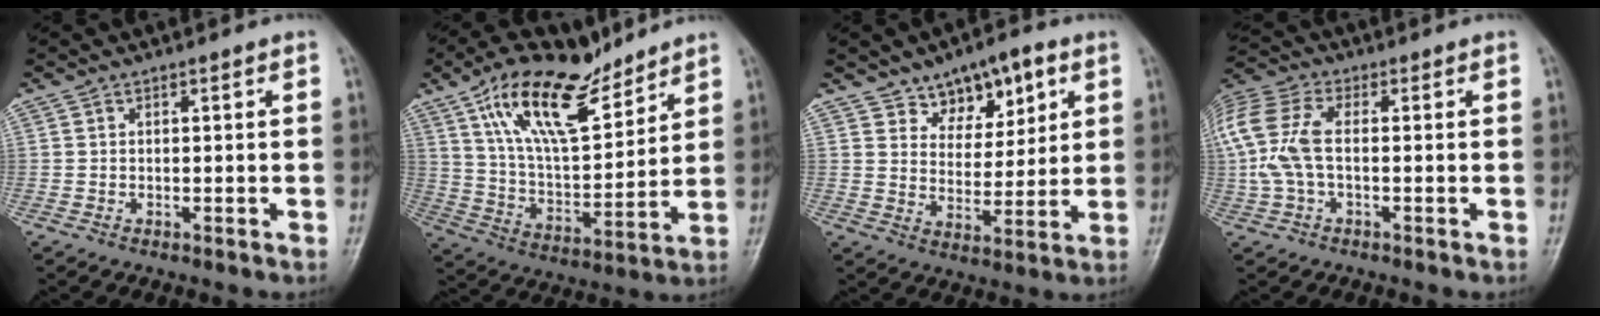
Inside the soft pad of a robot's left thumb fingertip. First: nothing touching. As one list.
[{"total": 18.7, "force": [12.0, 7.6, 12.2], "torque": [-0.177, -0.052, 0.225]}, {"total": 10.3, "force": [5.8, 6.0, 6.0], "torque": [-0.050, -0.031, 0.093]}, {"total": 12.0, "force": [0.1, 6.5, 10.0], "torque": [-0.244, 0.029, -0.001]}]